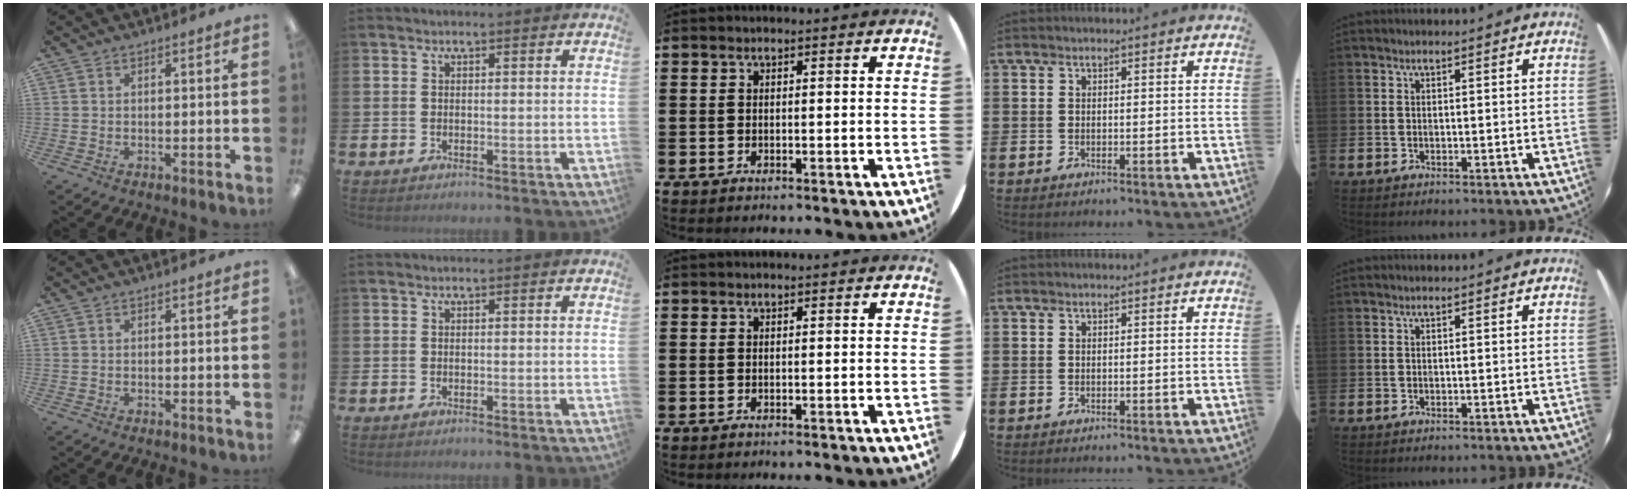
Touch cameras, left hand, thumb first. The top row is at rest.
{}